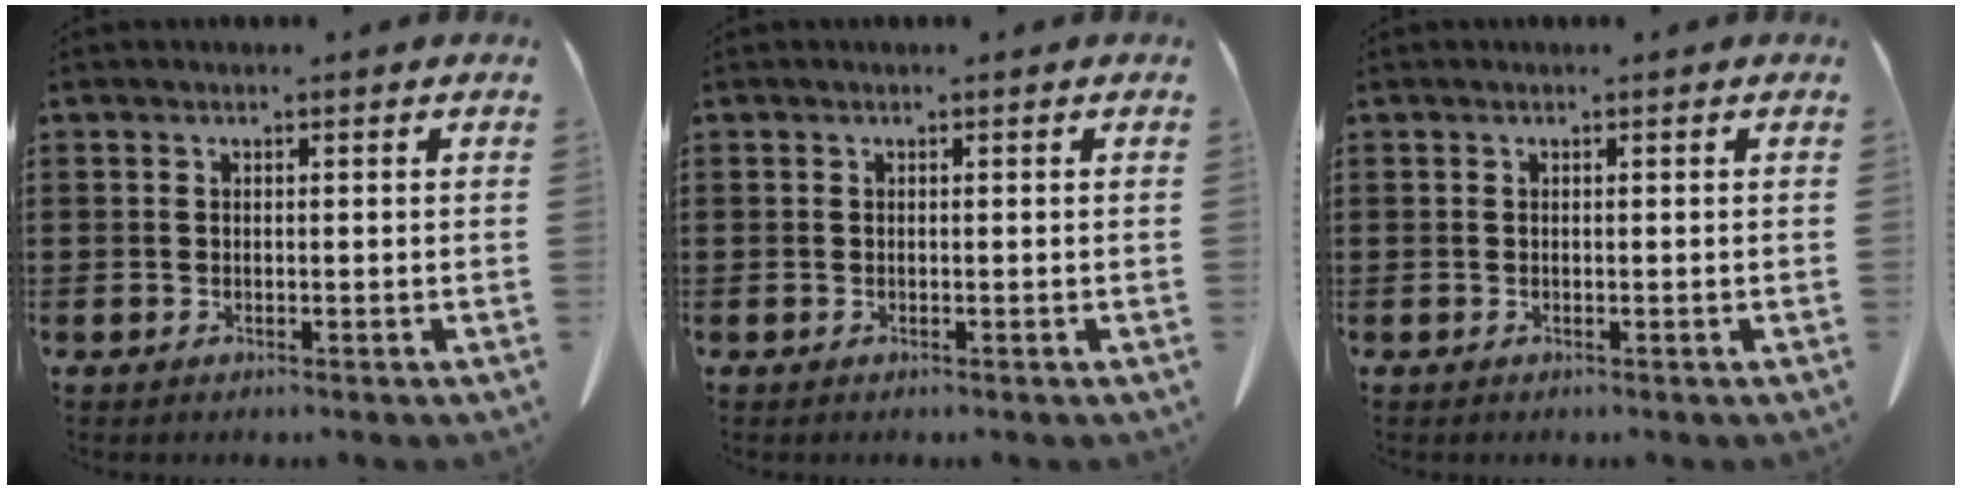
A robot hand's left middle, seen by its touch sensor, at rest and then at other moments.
{"total": 0.0}
{"total": 0.0}